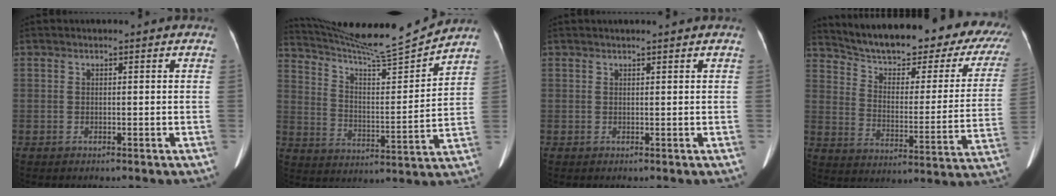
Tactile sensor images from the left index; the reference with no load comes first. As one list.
[{"total": 15.2, "force": [14.6, -1.7, 3.8], "torque": [-0.078, -0.028, 0.236]}, {"total": 1.9, "force": [1.7, -0.1, 0.9], "torque": [-0.010, 0.014, 0.022]}, {"total": 28.1, "force": [23.4, 7.2, 13.7], "torque": [-0.197, -0.034, 0.292]}]